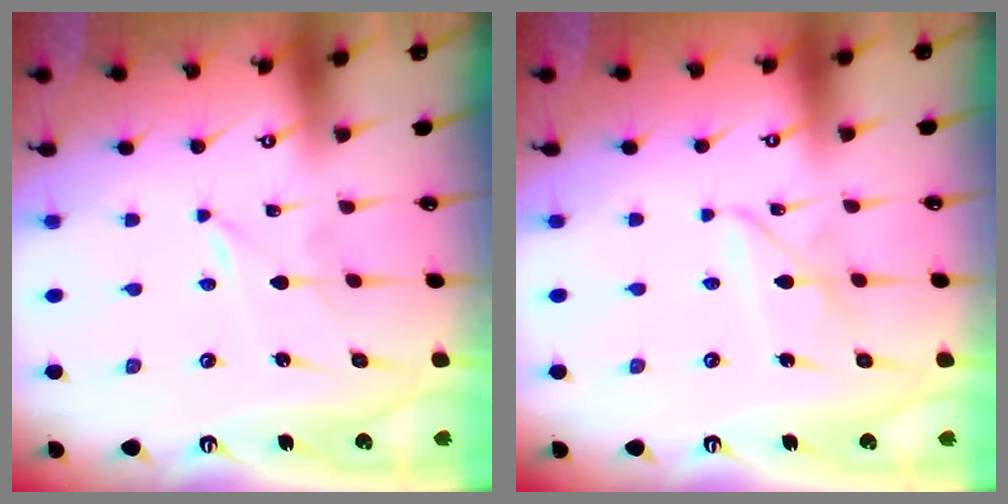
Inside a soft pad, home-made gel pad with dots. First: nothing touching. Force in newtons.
{"total": 4.3, "press": 4.2, "slide": 0.4}